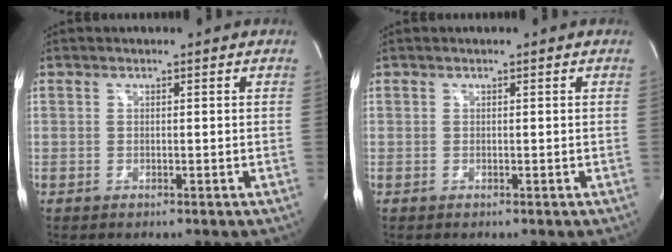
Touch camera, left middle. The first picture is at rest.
{"total": 0.0}